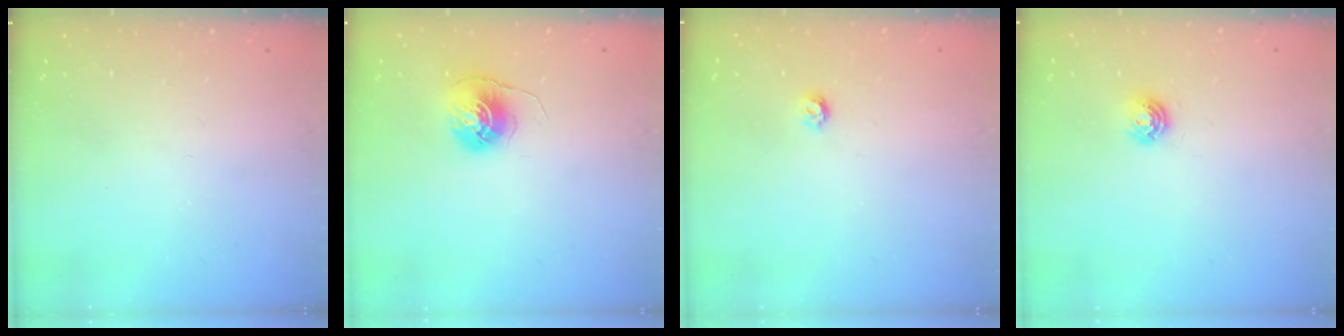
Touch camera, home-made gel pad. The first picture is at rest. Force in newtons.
{"total": 6.1, "press": 6.1, "slide": 0.4}
{"total": 3.2, "press": 3.2, "slide": 0.3}
{"total": 5.0, "press": 5.0, "slide": 0.6}